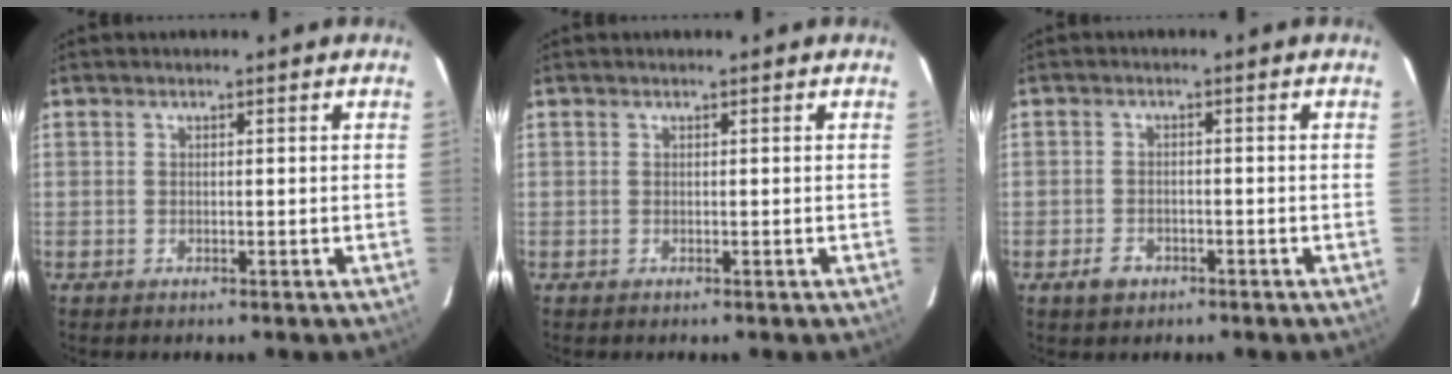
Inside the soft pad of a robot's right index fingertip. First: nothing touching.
{"total": 0.0}
{"total": 3.3, "force": [-2.0, 2.3, 1.4], "torque": [-0.031, 0.003, -0.030]}